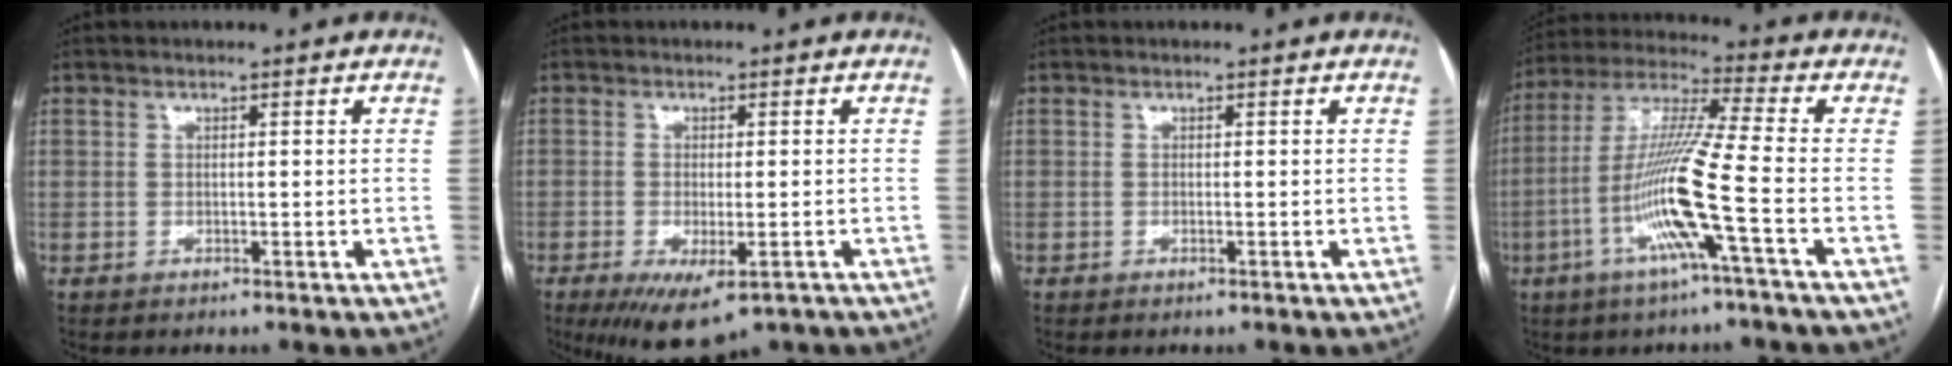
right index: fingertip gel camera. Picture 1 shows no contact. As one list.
[{"total": 8.8, "force": [-5.3, 3.2, 6.3], "torque": [-0.094, -0.017, -0.077]}, {"total": 0.0}, {"total": 13.6, "force": [-4.5, -1.4, 12.7], "torque": [-0.261, -0.004, -0.092]}]